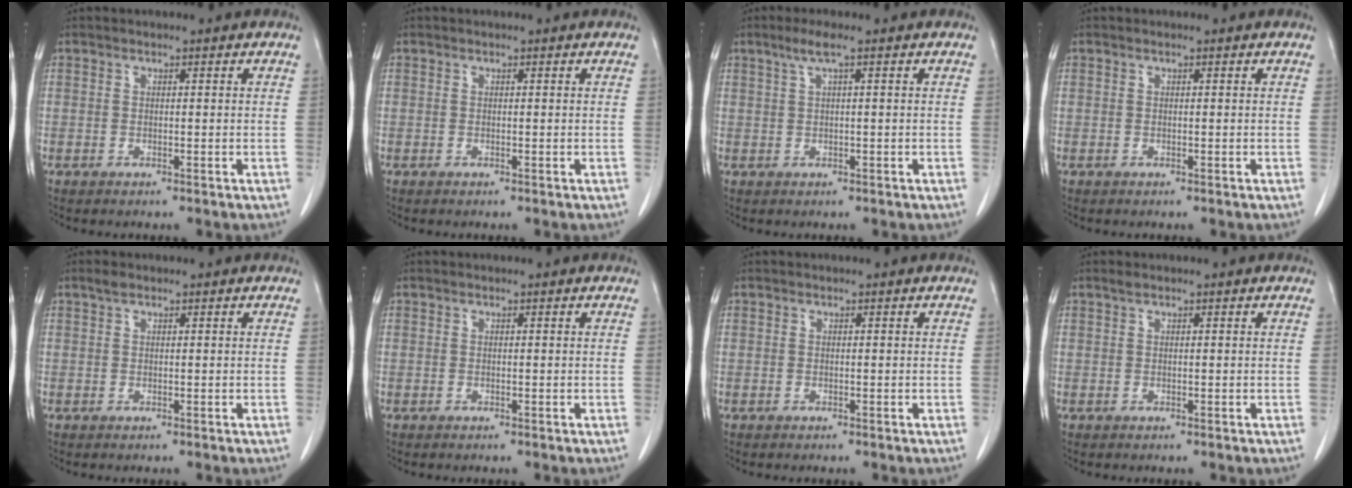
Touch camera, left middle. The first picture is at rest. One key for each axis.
{"total": 0.0}
{"total": 2.4, "fx": 1.2, "fy": -0.2, "fz": 2.1, "tx": -0.051, "ty": 0.011, "tz": 0.027}
{"total": 0.0}
{"total": 1.0, "fx": 0.7, "fy": 0.4, "fz": 0.6, "tx": -0.014, "ty": 0.009, "tz": 0.015}
{"total": 0.0}
{"total": 0.0}
{"total": 0.5, "fx": 0.4, "fy": 0.1, "fz": 0.3, "tx": -0.011, "ty": 0.007, "tz": 0.009}